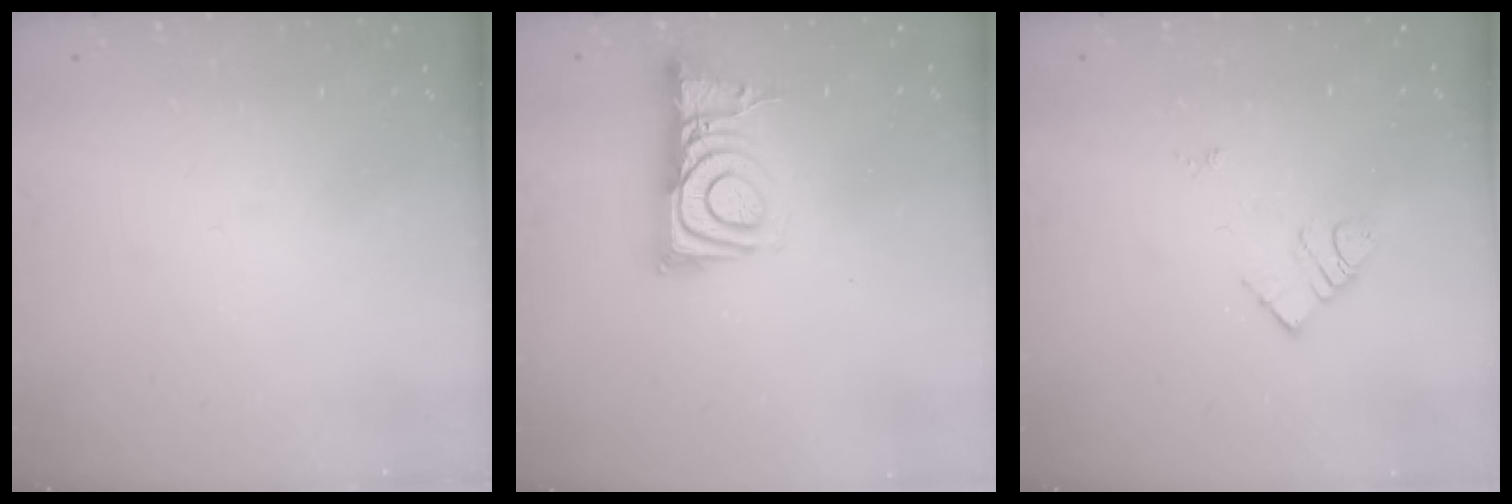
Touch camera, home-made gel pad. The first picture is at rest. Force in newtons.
{"total": 8.3, "press": 8.3, "slide": 0.7}
{"total": 6.6, "press": 6.6, "slide": 0.7}